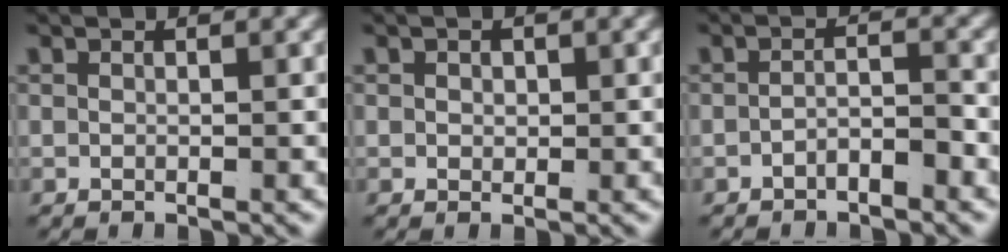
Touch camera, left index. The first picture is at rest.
{"total": 0.7, "force": [0.2, 0.5, 0.4], "torque": [-0.010, -0.009, 0.010]}
{"total": 2.0, "force": [-1.7, 0.5, 1.0], "torque": [-0.012, -0.007, -0.029]}